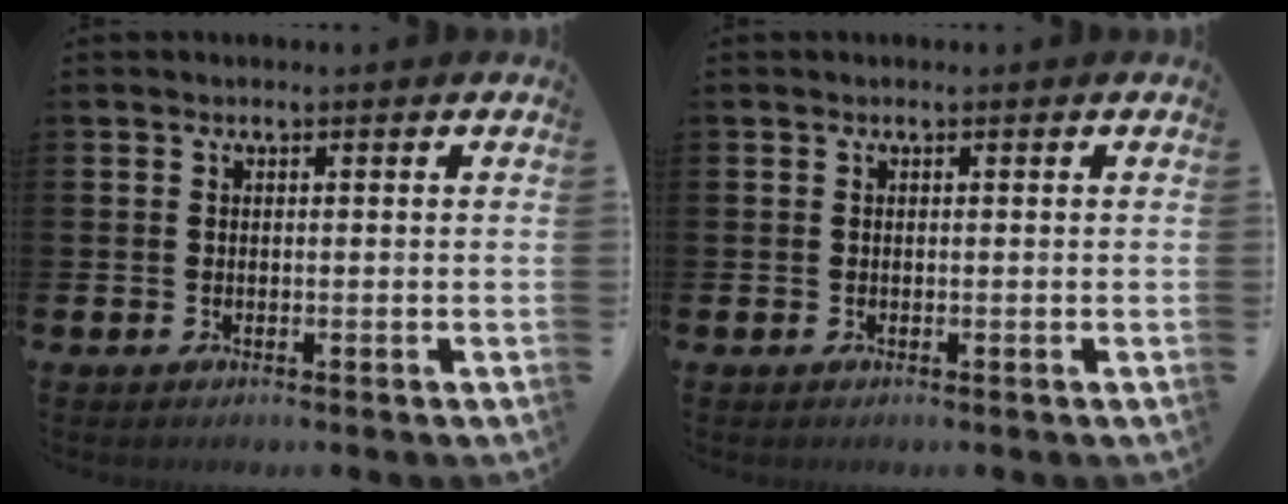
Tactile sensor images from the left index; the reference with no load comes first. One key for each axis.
{"total": 0.0}